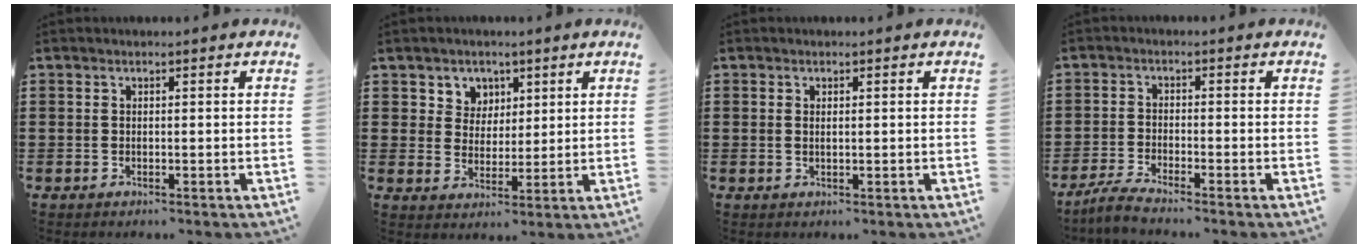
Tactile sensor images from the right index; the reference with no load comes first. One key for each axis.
{"total": 4.4, "fx": 2.4, "fy": 3.7, "fz": 0.1, "tx": -0.025, "ty": 0.010, "tz": 0.043}
{"total": 0.8, "fx": 0.2, "fy": 0.2, "fz": 0.7, "tx": -0.015, "ty": 0.000, "tz": 0.004}
{"total": 3.0, "fx": -2.9, "fy": -0.2, "fz": 0.9, "tx": -0.032, "ty": -0.006, "tz": -0.061}